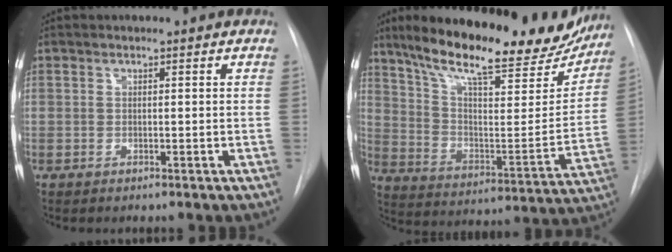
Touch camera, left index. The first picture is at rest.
{"total": 28.0, "force": [22.3, 6.7, 15.6], "torque": [-0.238, -0.018, 0.313]}